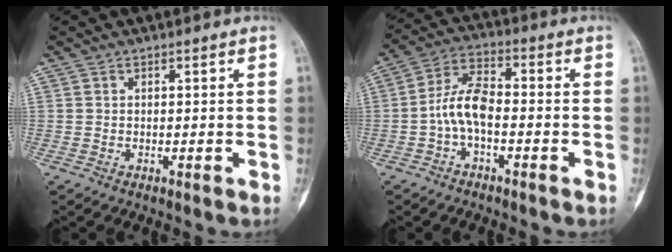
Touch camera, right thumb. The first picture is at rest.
{"total": 7.7, "force": [-1.8, 3.8, 6.5], "torque": [-0.129, 0.033, -0.043]}